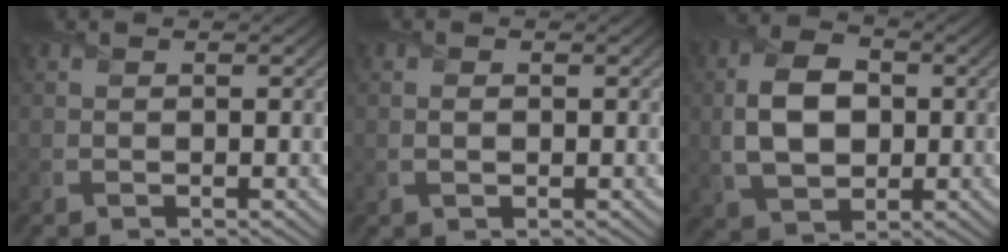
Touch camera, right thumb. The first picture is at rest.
{"total": 1.2, "force": [0.0, 0.8, 0.9], "torque": [-0.018, -0.001, 0.003]}
{"total": 8.4, "force": [0.0, 5.7, 6.2], "torque": [-0.133, 0.000, -0.005]}